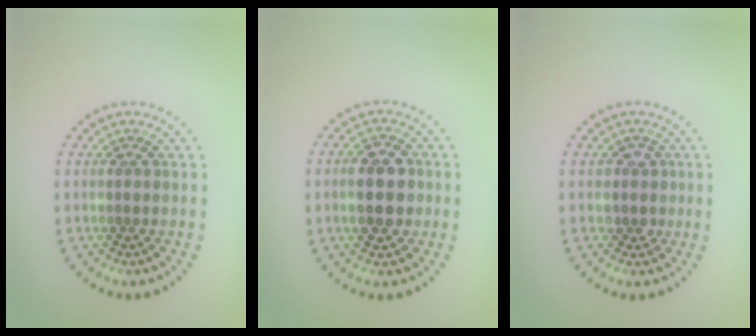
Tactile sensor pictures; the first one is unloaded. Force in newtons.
{"total": 4.5, "press": 4.5, "slide": 0.1}
{"total": 1.8, "press": 1.5, "slide": 0.9}